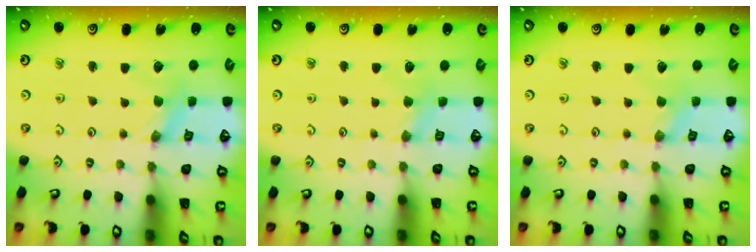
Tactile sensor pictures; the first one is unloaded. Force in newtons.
{"total": 2.8, "press": 2.7, "slide": 0.5}
{"total": 0.0}